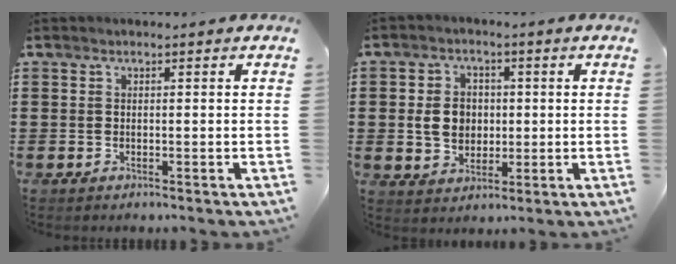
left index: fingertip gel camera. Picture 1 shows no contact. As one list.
[{"total": 5.8, "force": [0.1, 4.5, 3.6], "torque": [-0.080, 0.008, -0.003]}]